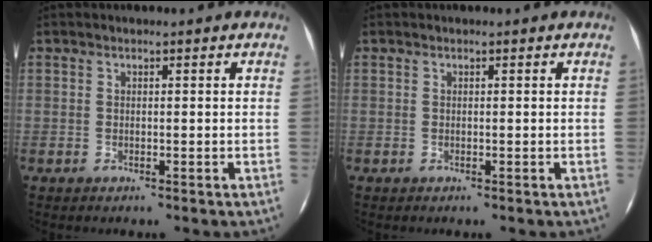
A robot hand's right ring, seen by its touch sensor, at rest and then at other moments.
{"total": 0.0}